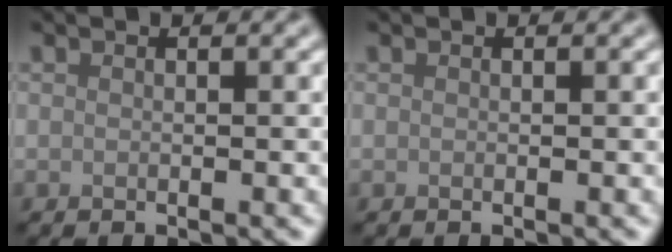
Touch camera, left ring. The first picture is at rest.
{"total": 0.0}